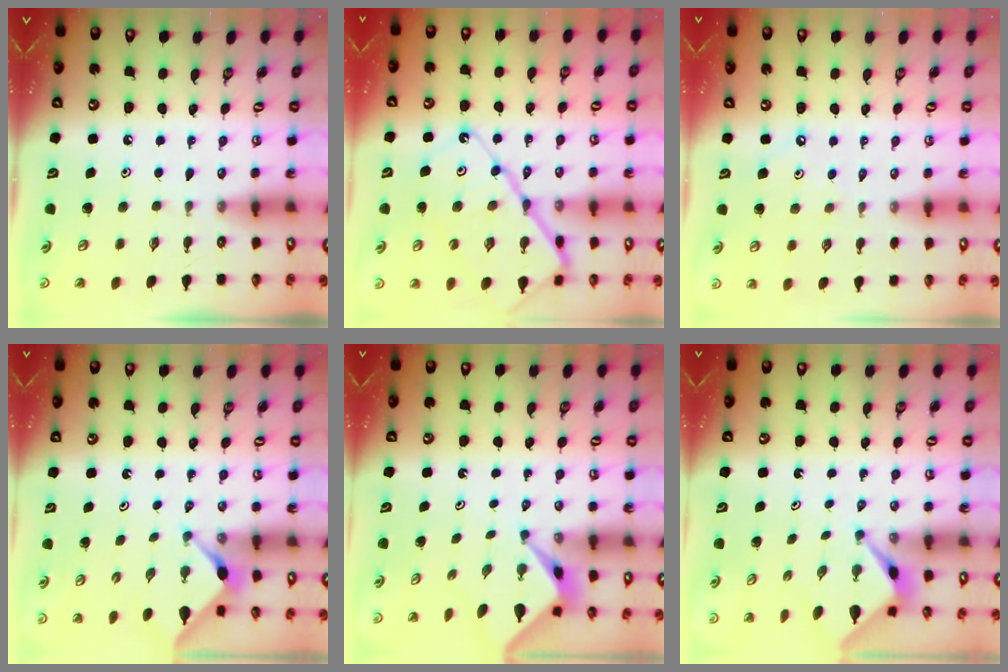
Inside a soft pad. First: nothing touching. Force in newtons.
{"total": 16.5, "press": 16.4, "slide": 1.6}
{"total": 3.8, "press": 3.7, "slide": 0.4}
{"total": 2.9, "press": 2.8, "slide": 0.5}
{"total": 2.2, "press": 2.1, "slide": 0.2}
{"total": 2.8, "press": 2.8, "slide": 0.1}